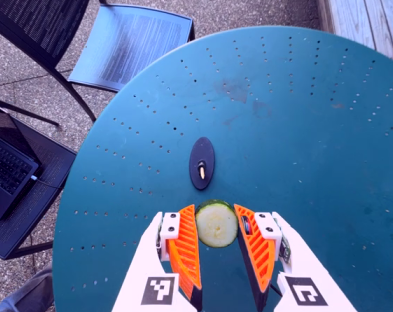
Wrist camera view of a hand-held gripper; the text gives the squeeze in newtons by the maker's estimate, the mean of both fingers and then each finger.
{"total": 10.0, "left": 9.6, "right": 10.4}